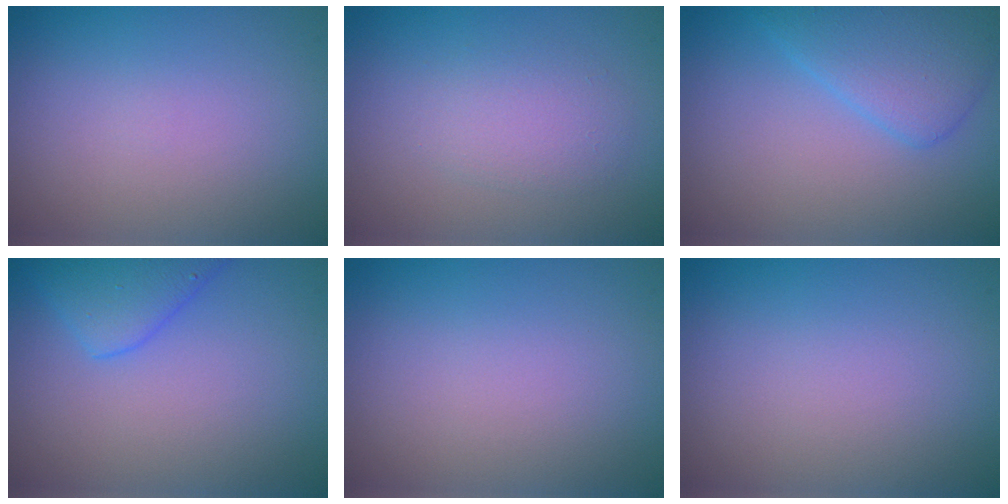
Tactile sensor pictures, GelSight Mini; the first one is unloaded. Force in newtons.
{"total": 2.0, "press": 2.0, "slide": 0.0}
{"total": 4.0, "press": 4.0, "slide": 0.2}
{"total": 2.9, "press": 2.9, "slide": 0.0}
{"total": 0.0}
{"total": 0.0}